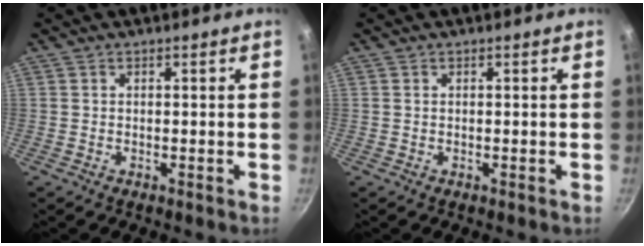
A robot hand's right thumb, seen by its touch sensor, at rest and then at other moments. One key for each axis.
{"total": 0.0}